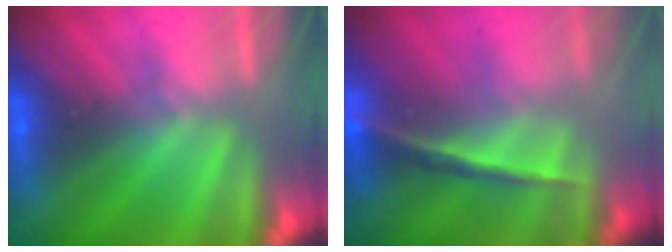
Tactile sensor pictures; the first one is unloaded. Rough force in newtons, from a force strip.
{"total": 2.0}